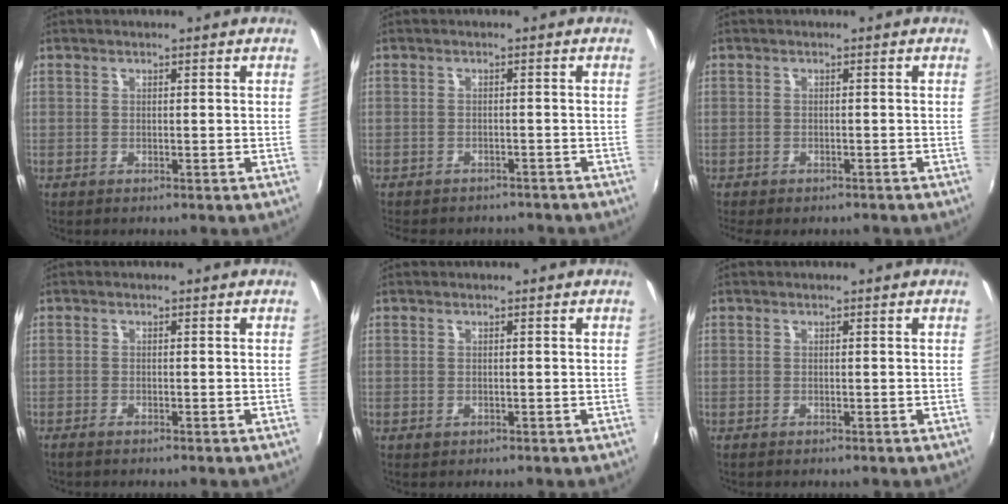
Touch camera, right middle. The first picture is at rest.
{"total": 6.7, "force": [-5.8, 2.5, 2.1], "torque": [-0.053, -0.014, -0.080]}
{"total": 3.6, "force": [-2.9, 1.5, 1.6], "torque": [-0.041, -0.017, -0.040]}
{"total": 1.1, "force": [-1.0, 0.2, 0.5], "torque": [-0.012, -0.004, -0.021]}
{"total": 0.5, "force": [-0.2, 0.5, 0.2], "torque": [0.000, -0.003, -0.003]}
{"total": 0.0}